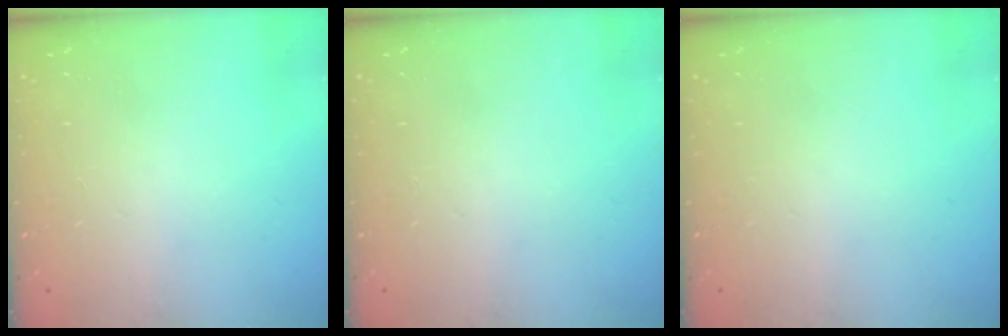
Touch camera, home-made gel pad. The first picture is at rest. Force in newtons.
{"total": 0.0}
{"total": 0.0}